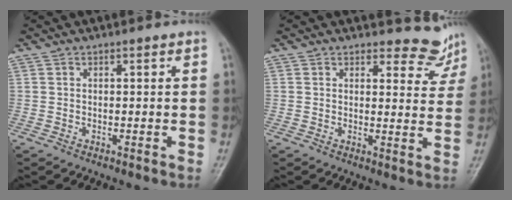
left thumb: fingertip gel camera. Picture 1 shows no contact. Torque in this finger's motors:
{"motor_torque": [-0.14, -0.14, -0.49, -0.23, 0.05]}